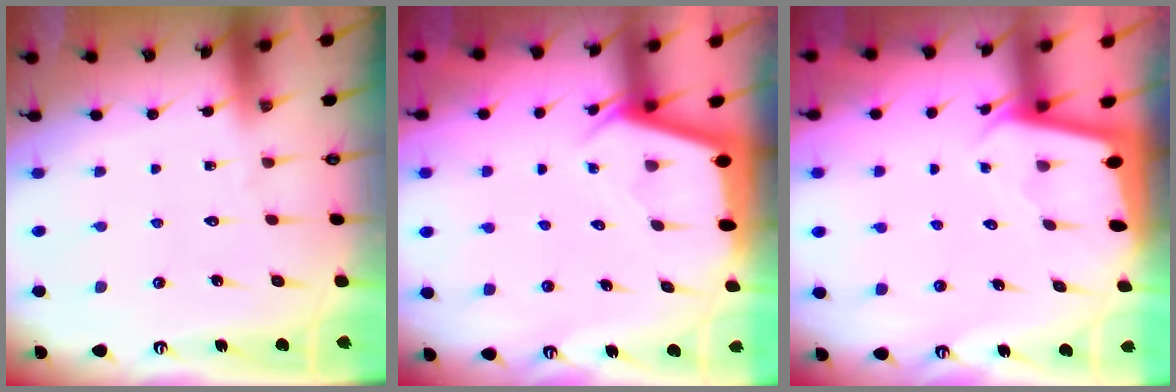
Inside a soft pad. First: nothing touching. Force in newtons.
{"total": 2.4, "press": 2.4, "slide": 0.2}
{"total": 1.9, "press": 1.9, "slide": 0.1}